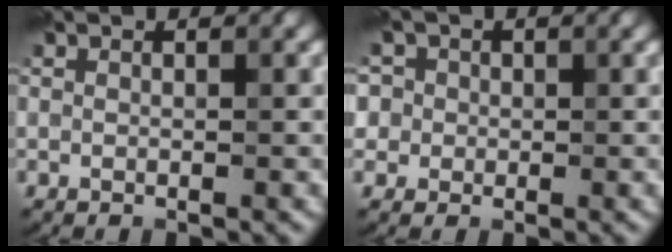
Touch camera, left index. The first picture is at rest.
{"total": 6.0, "force": [2.3, 5.1, 2.1], "torque": [-0.032, 0.031, 0.006]}